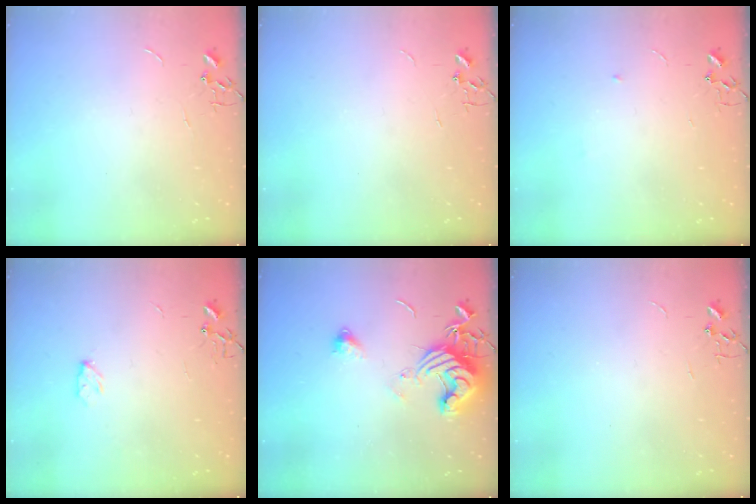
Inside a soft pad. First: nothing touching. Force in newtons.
{"total": 0.0}
{"total": 4.0, "press": 3.9, "slide": 0.9}
{"total": 3.9, "press": 3.8, "slide": 0.5}
{"total": 13.3, "press": 13.2, "slide": 1.7}
{"total": 0.0}